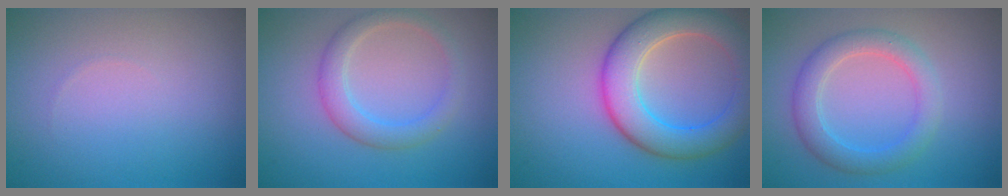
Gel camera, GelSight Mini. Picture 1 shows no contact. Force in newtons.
{"total": 2.9, "press": 2.9, "slide": 0.4}
{"total": 6.9, "press": 6.9, "slide": 0.4}
{"total": 3.6, "press": 3.6, "slide": 0.0}